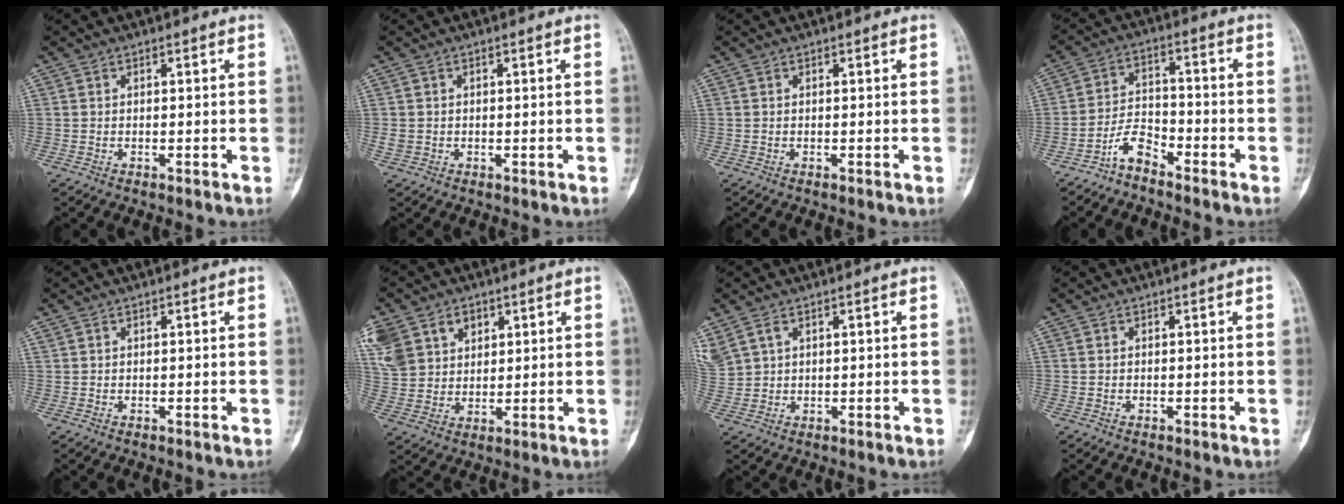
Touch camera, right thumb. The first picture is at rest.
{"total": 2.2, "force": [-0.2, 2.0, 0.8], "torque": [-0.008, 0.004, -0.001]}
{"total": 0.0}
{"total": 5.5, "force": [-4.3, 2.3, 2.5], "torque": [-0.042, 0.040, -0.091]}
{"total": 0.0}
{"total": 16.4, "force": [7.1, 13.0, 7.2], "torque": [-0.175, 0.024, 0.151]}
{"total": 5.4, "force": [2.5, 3.7, 3.1], "torque": [-0.086, 0.008, 0.065]}
{"total": 0.0}